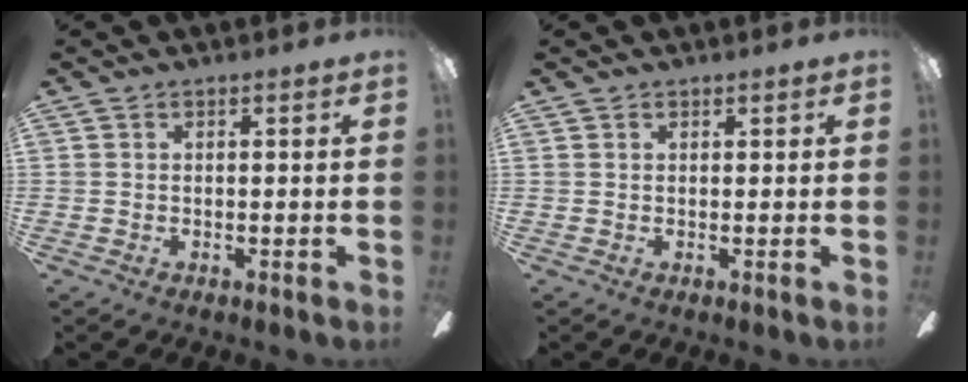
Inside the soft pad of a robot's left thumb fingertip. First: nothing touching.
{"total": 0.6, "force": [0.5, 0.3, 0.0], "torque": [0.000, 0.001, 0.010]}